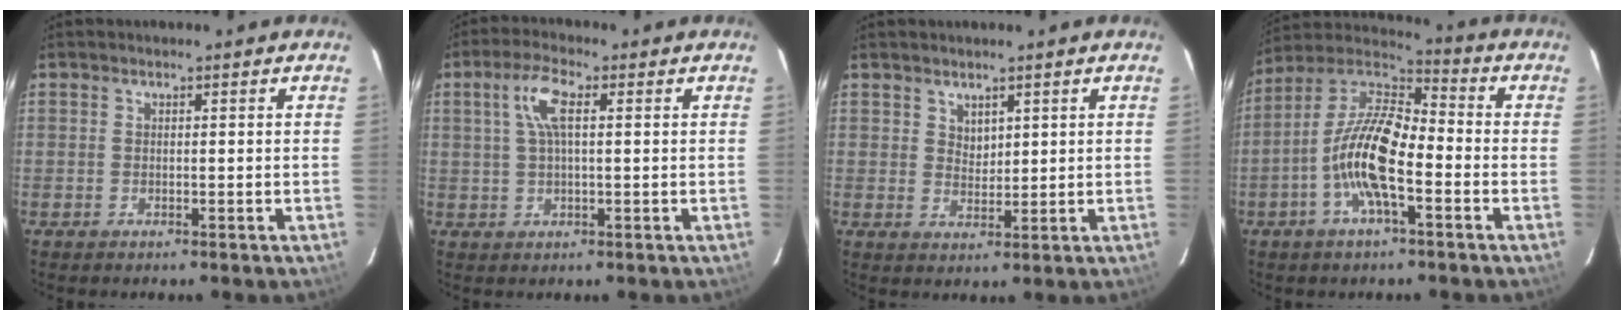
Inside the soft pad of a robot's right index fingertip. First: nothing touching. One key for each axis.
{"total": 5.9, "fx": 1.5, "fy": 1.8, "fz": 5.4, "tx": -0.107, "ty": 0.012, "tz": 0.031}
{"total": 2.5, "fx": 1.8, "fy": 1.6, "fz": 0.9, "tx": -0.009, "ty": 0.001, "tz": 0.034}
{"total": 13.4, "fx": -4.5, "fy": 4.3, "fz": 11.9, "tx": -0.240, "ty": 0.004, "tz": -0.096}